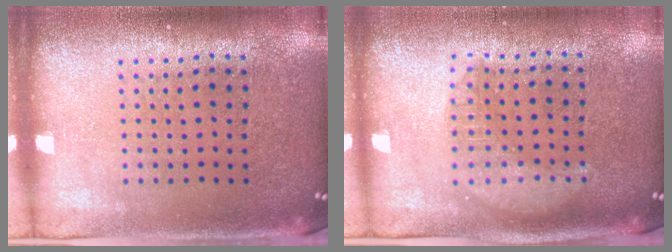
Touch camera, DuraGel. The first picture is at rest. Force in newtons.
{"total": 1.4, "press": 1.3, "slide": 0.5}